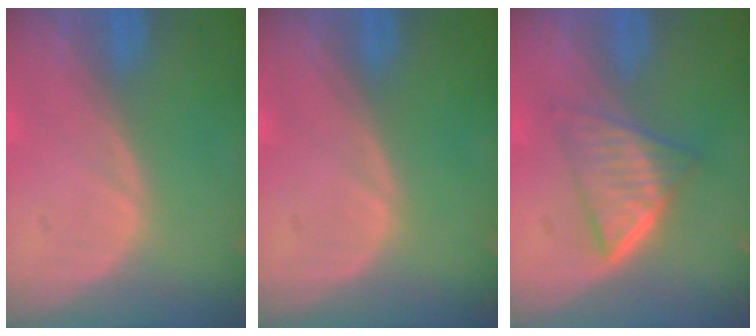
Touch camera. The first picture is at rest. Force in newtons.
{"total": 0.0}
{"total": 6.6, "press": 5.5, "slide": 3.6}